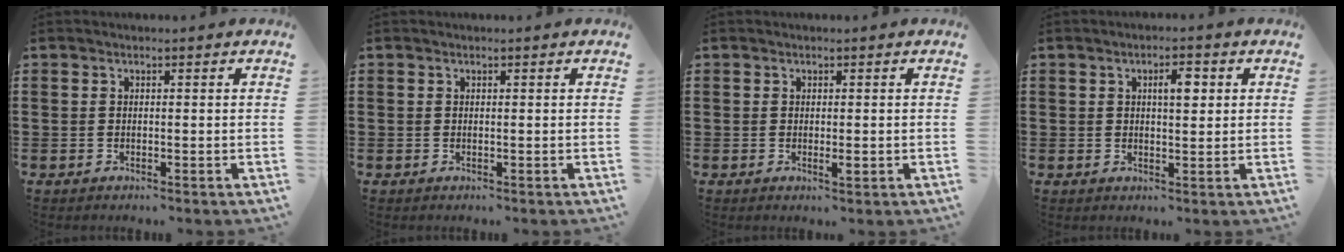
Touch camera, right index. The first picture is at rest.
{"total": 0.0}
{"total": 1.2, "force": [-0.2, 0.3, 1.2], "torque": [-0.020, -0.004, -0.003]}
{"total": 3.4, "force": [0.9, 1.2, 3.1], "torque": [-0.047, 0.003, 0.009]}